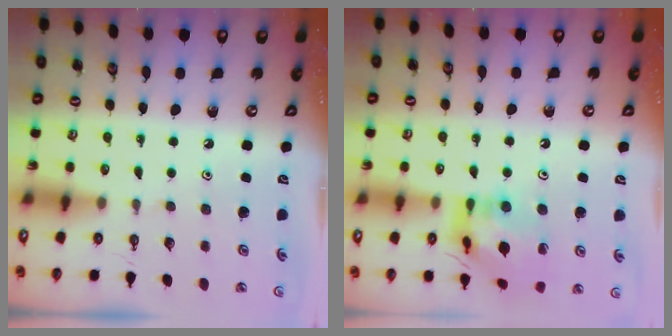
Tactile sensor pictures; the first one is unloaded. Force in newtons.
{"total": 13.0, "press": 12.9, "slide": 1.4}